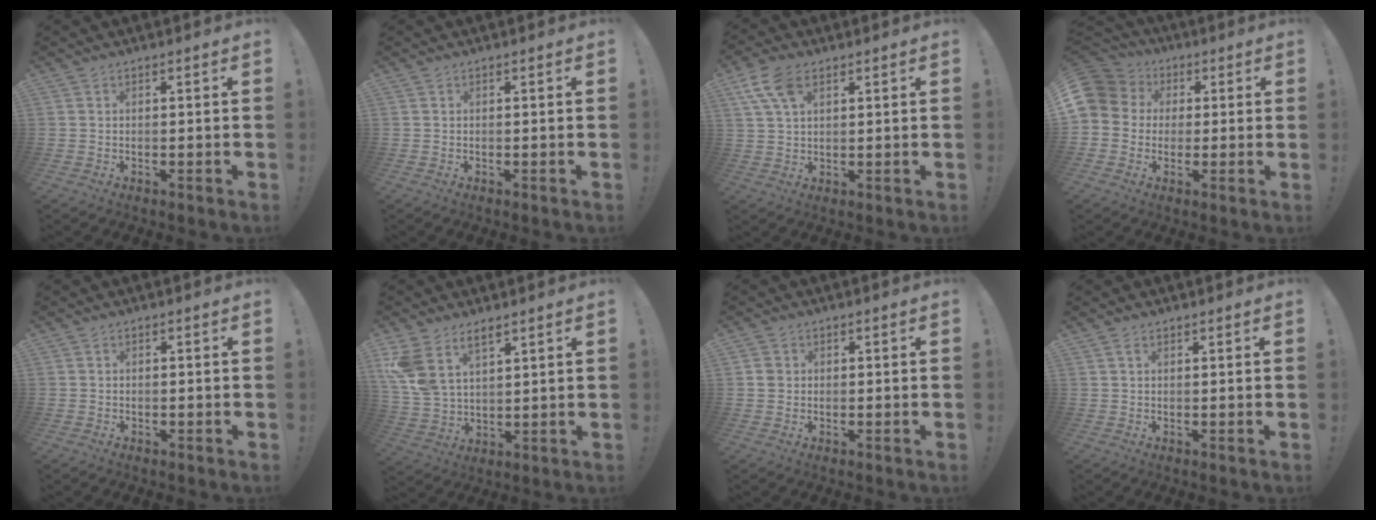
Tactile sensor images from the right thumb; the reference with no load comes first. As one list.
[{"total": 0.0}, {"total": 8.6, "force": [4.3, 4.5, 6.0], "torque": [-0.107, -0.003, 0.085]}, {"total": 9.0, "force": [1.4, 8.2, 3.2], "torque": [-0.068, 0.001, 0.030]}, {"total": 0.9, "force": [-0.2, 0.9, -0.2], "torque": [0.004, 0.003, -0.004]}, {"total": 10.3, "force": [6.5, 5.9, 5.4], "torque": [-0.117, -0.025, 0.130]}, {"total": 2.1, "force": [0.4, 2.0, 0.4], "torque": [-0.001, 0.004, 0.007]}, {"total": 1.4, "force": [0.7, 0.7, 0.9], "torque": [-0.020, 0.001, 0.014]}]